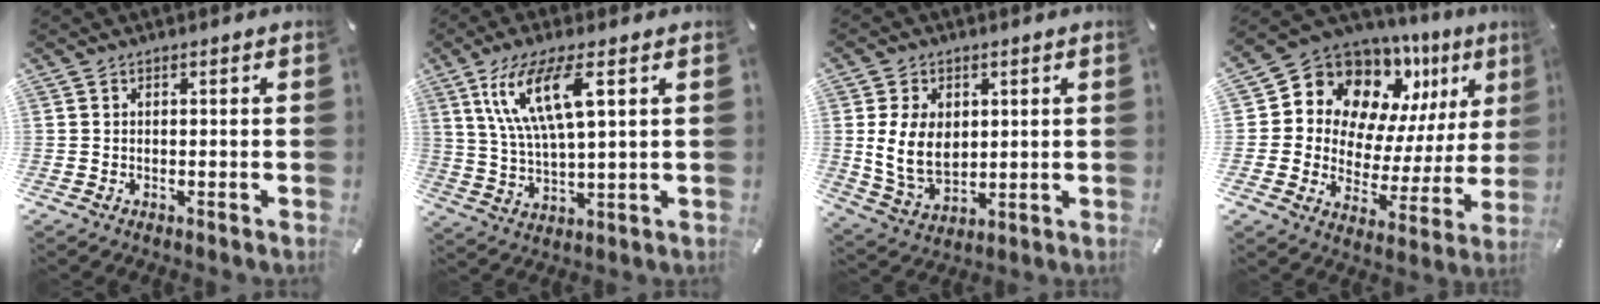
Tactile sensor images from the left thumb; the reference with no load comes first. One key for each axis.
{"total": 13.1, "fx": 5.7, "fy": 3.8, "fz": 11.2, "tx": -0.245, "ty": 0.003, "tz": 0.096}
{"total": 10.5, "fx": 1.5, "fy": 7.8, "fz": 6.8, "tx": -0.151, "ty": 0.003, "tz": 0.029}
{"total": 12.1, "fx": 8.9, "fy": 7.7, "fz": 2.5, "tx": -0.039, "ty": -0.107, "tz": 0.156}